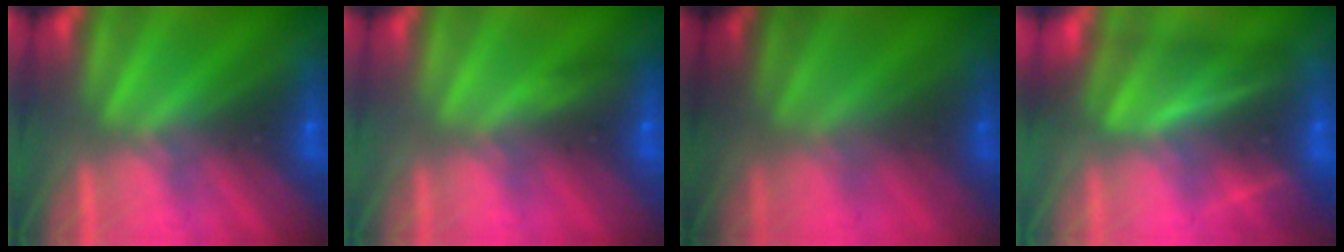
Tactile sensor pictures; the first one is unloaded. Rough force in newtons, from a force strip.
{"total": 2.8}
{"total": 1.7}
{"total": 4.1}